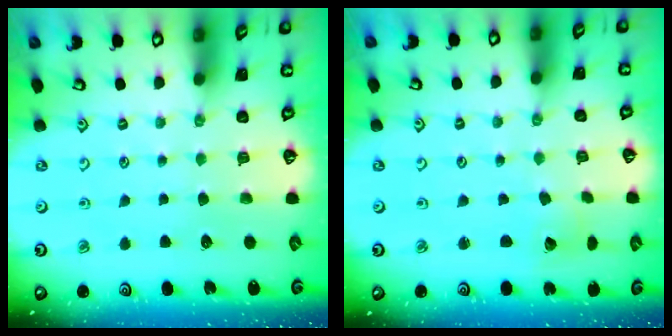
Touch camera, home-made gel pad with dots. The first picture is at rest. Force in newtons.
{"total": 2.2, "press": 2.2, "slide": 0.3}